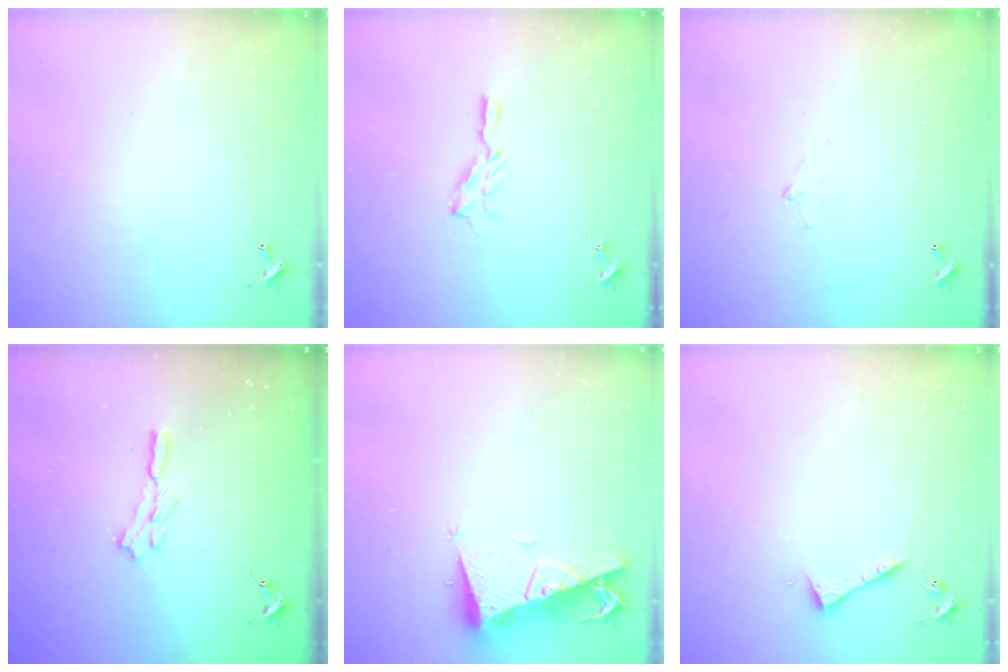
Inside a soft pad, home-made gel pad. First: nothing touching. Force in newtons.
{"total": 5.6, "press": 5.6, "slide": 0.6}
{"total": 6.7, "press": 6.7, "slide": 0.7}
{"total": 5.0, "press": 5.0, "slide": 0.8}
{"total": 10.6, "press": 10.5, "slide": 1.3}
{"total": 4.2, "press": 4.1, "slide": 0.5}